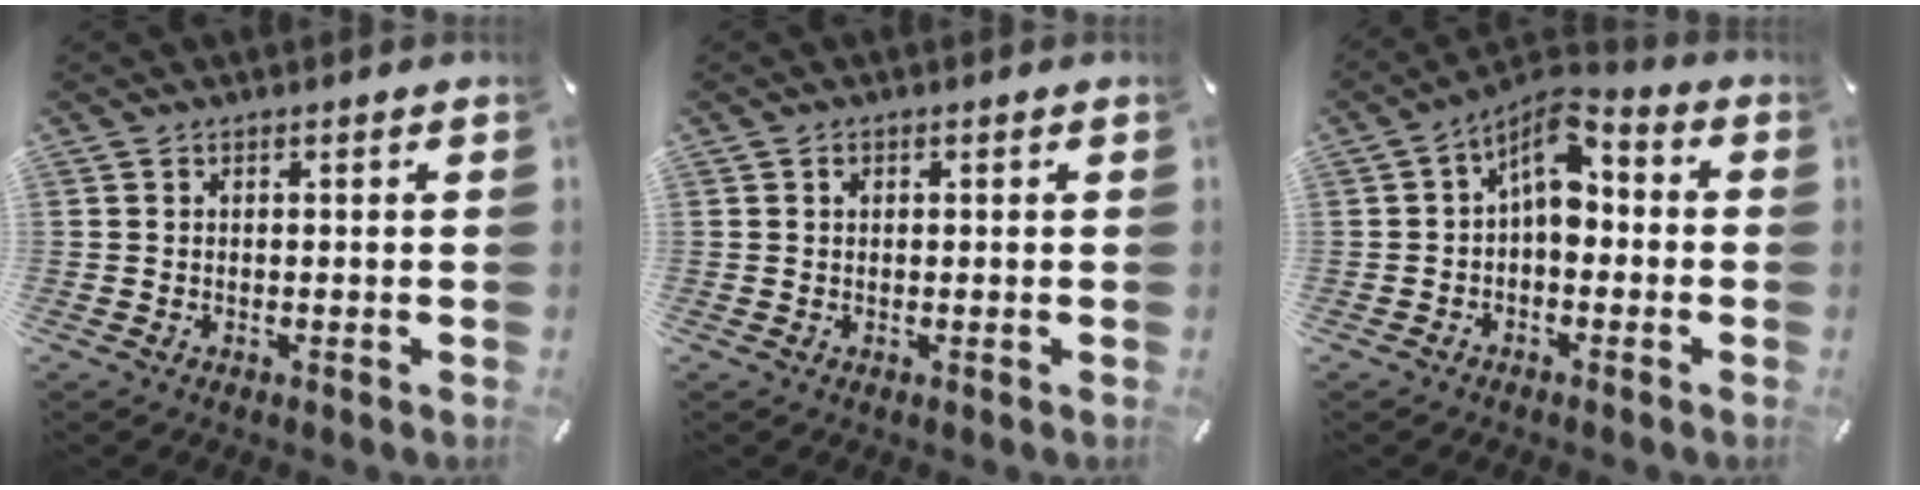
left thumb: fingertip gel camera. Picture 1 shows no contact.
{"total": 0.8, "force": [0.2, 0.7, 0.4], "torque": [0.000, -0.001, 0.002]}
{"total": 8.2, "force": [1.2, 5.0, 6.4], "torque": [-0.113, -0.011, 0.019]}